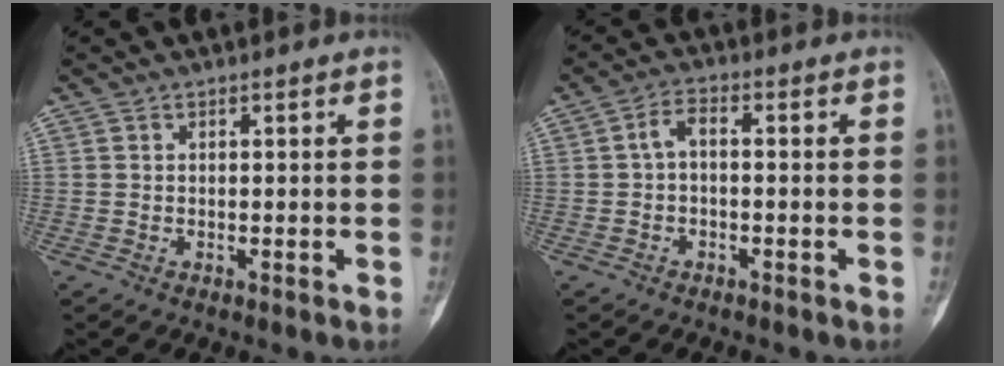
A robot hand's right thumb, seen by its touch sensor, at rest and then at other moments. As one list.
[{"total": 3.1, "force": [-0.3, 1.6, 2.6], "torque": [-0.042, 0.017, -0.014]}]